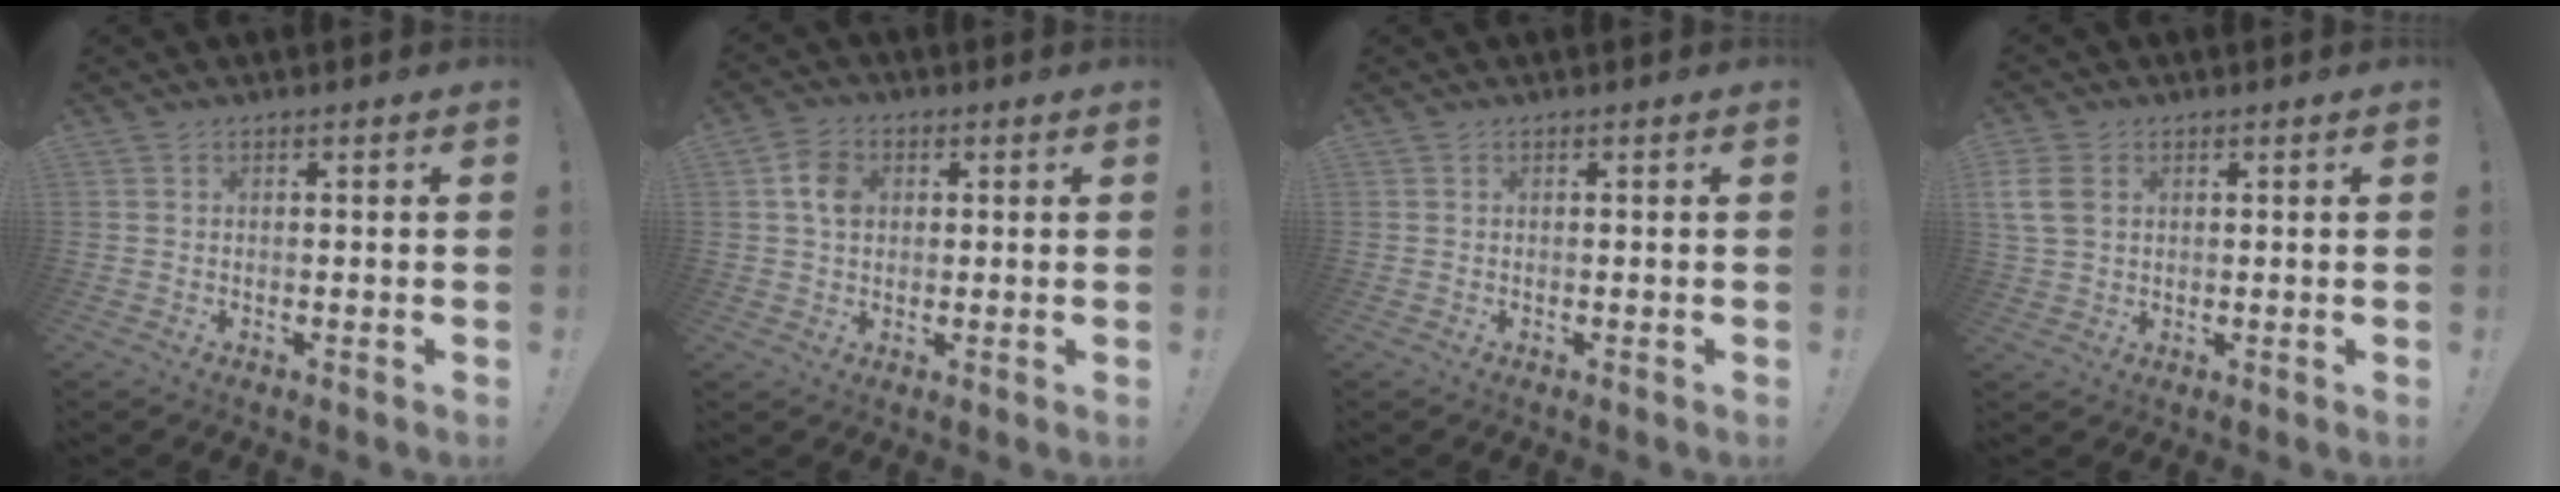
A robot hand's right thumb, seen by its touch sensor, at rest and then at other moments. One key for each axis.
{"total": 7.0, "fx": 1.4, "fy": 5.5, "fz": 4.1, "tx": -0.055, "ty": 0.007, "tz": 0.027}
{"total": 0.0}
{"total": 7.9, "fx": 2.1, "fy": 5.8, "fz": 4.9, "tx": -0.097, "ty": -0.001, "tz": 0.044}